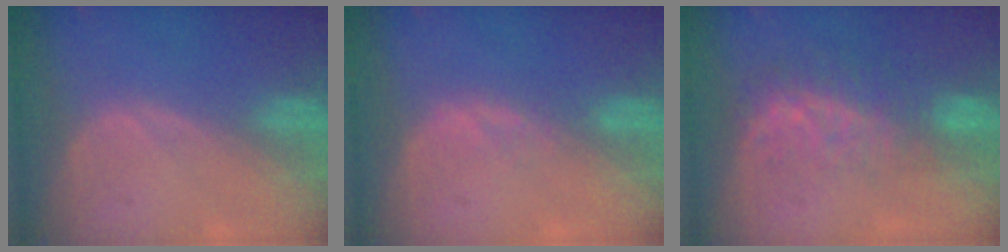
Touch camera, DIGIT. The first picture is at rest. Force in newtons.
{"total": 1.0, "press": 1.0, "slide": 0.2}
{"total": 8.3, "press": 7.2, "slide": 4.1}